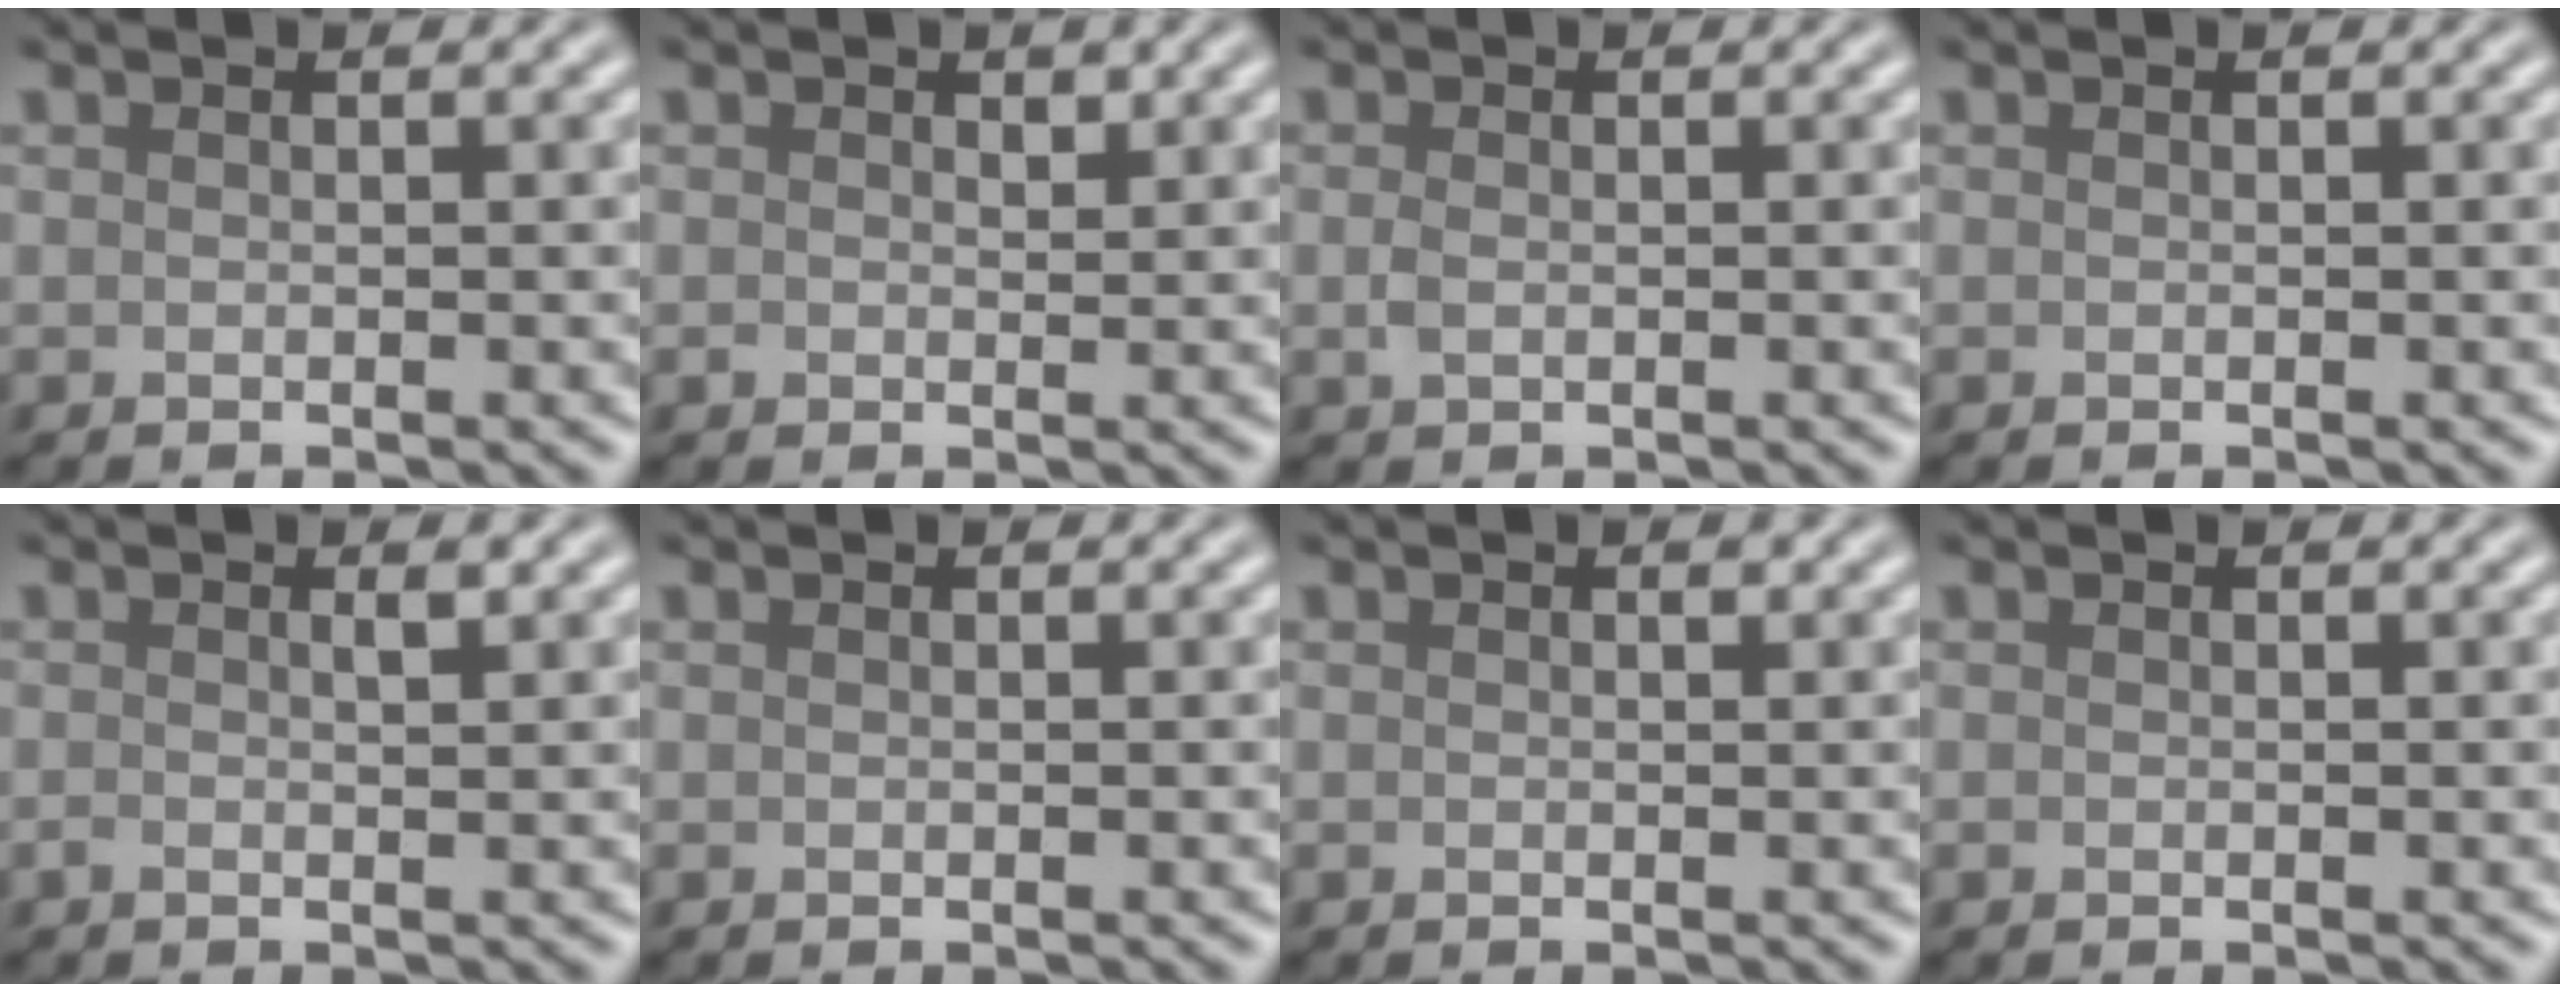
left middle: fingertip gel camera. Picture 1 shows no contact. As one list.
[{"total": 0.8, "force": [0.4, 0.7, 0.2], "torque": [-0.006, 0.001, 0.015]}, {"total": 0.8, "force": [-0.4, 0.5, 0.4], "torque": [-0.017, -0.002, 0.001]}, {"total": 0.0}, {"total": 0.6, "force": [-0.1, 0.0, 0.6], "torque": [-0.013, 0.002, 0.001]}, {"total": 0.0}, {"total": 0.0}, {"total": 0.0}]